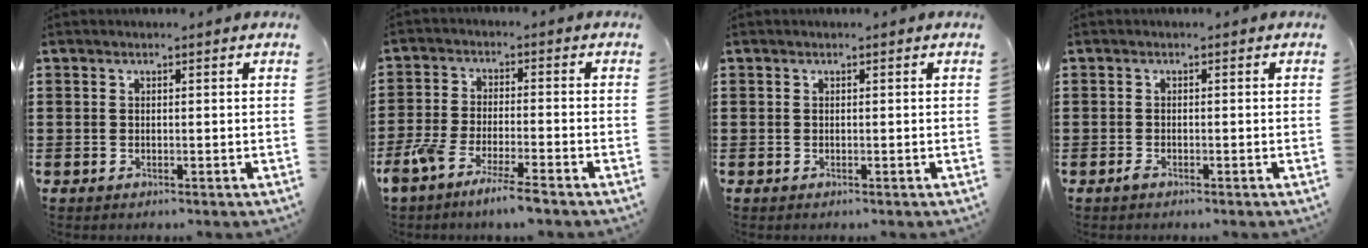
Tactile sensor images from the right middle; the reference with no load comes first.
{"total": 5.8, "force": [-4.8, 0.1, 3.2], "torque": [-0.073, -0.014, -0.092]}
{"total": 0.0}
{"total": 0.7, "force": [-0.5, 0.2, 0.4], "torque": [-0.011, -0.004, -0.008]}